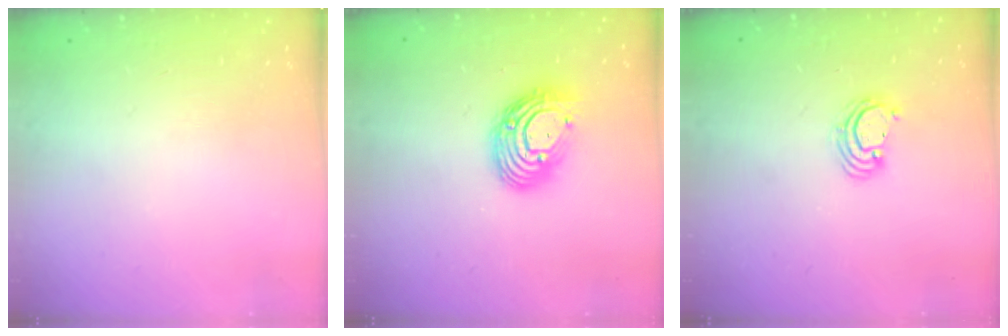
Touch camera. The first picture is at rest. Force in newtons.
{"total": 11.8, "press": 11.8, "slide": 1.0}
{"total": 3.5, "press": 3.5, "slide": 0.3}